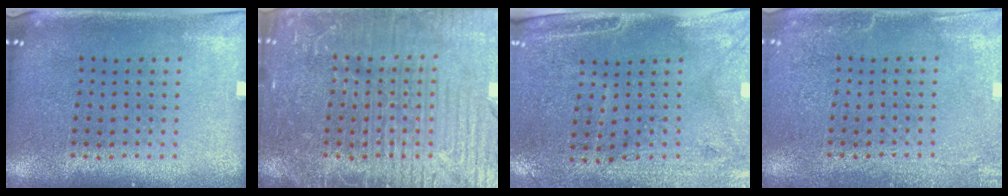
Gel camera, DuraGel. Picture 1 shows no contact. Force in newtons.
{"total": 7.2, "press": 7.2, "slide": 0.9}
{"total": 3.0, "press": 2.6, "slide": 1.5}
{"total": 2.8, "press": 2.8, "slide": 0.3}